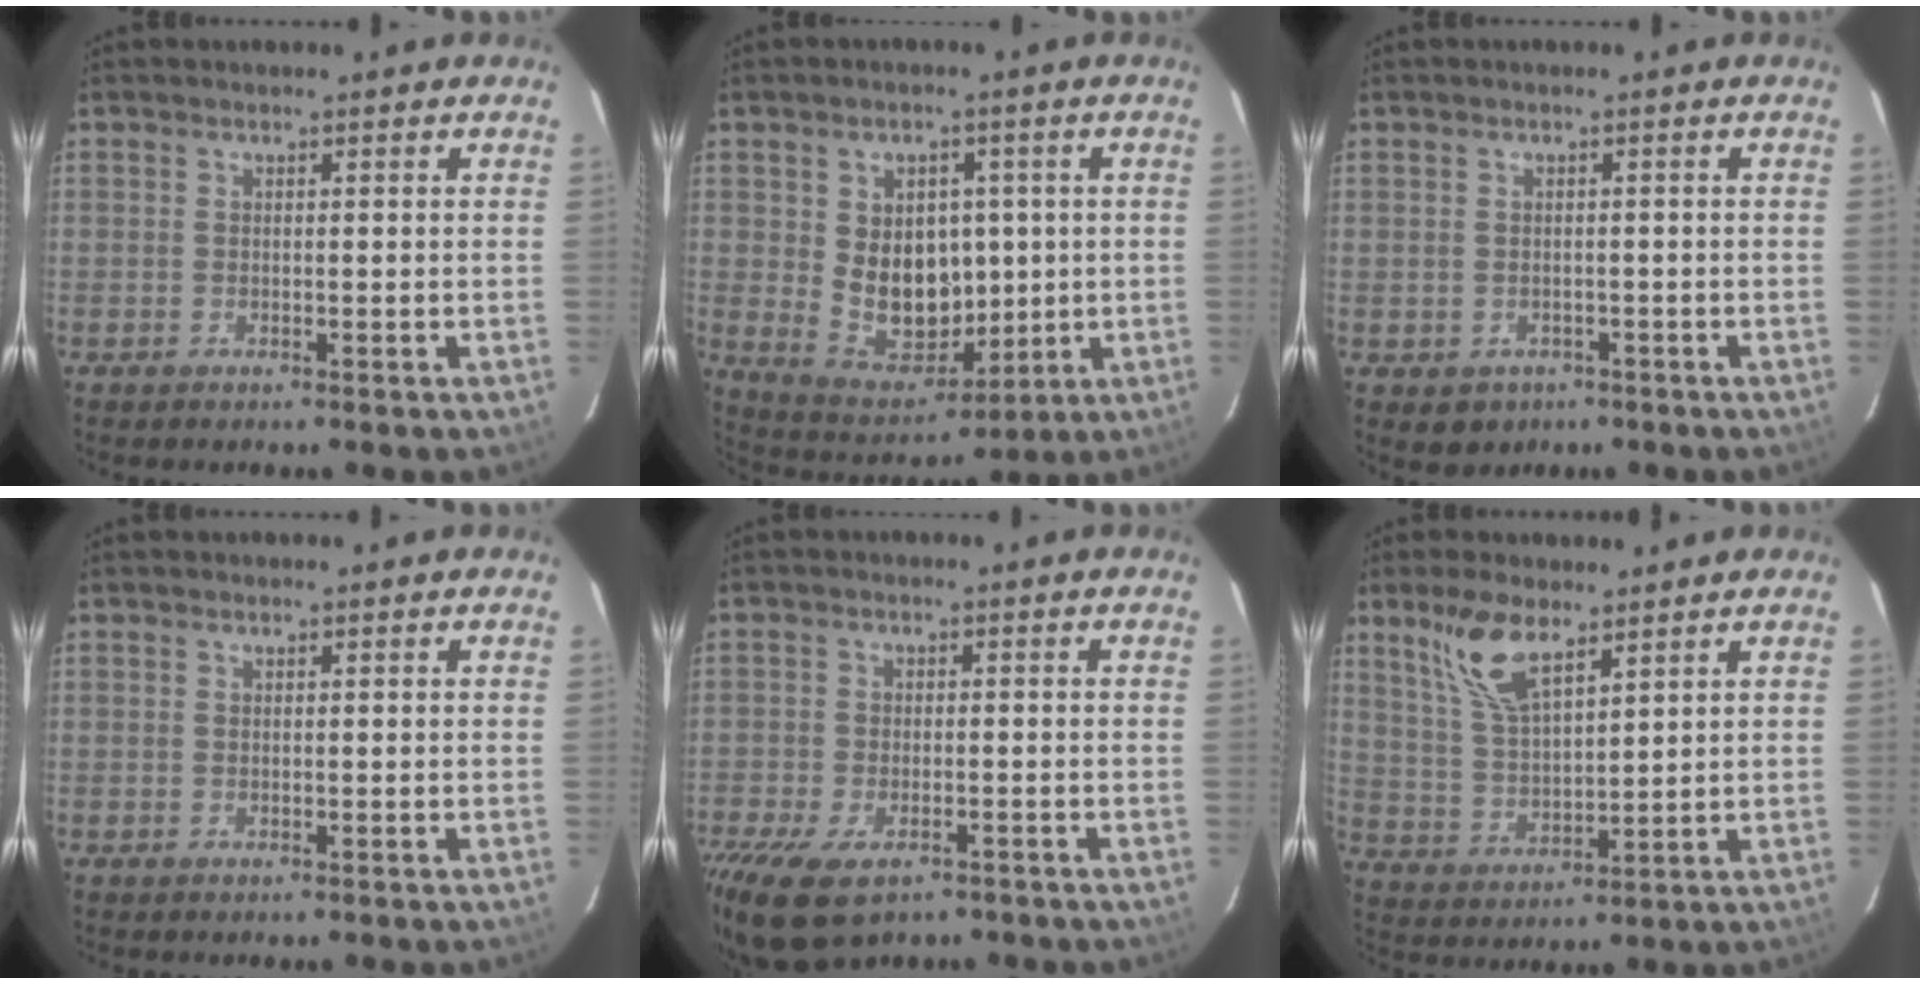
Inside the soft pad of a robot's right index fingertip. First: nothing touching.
{"total": 12.2, "force": [0.7, 9.5, 7.6], "torque": [-0.143, -0.005, 0.040]}
{"total": 3.5, "force": [-1.0, 3.3, 0.6], "torque": [-0.014, 0.001, -0.005]}
{"total": 0.0}
{"total": 12.4, "force": [-8.0, 6.2, 7.1], "torque": [-0.177, -0.038, -0.137]}
{"total": 9.7, "force": [6.3, 3.8, 6.3], "torque": [-0.123, 0.008, 0.134]}